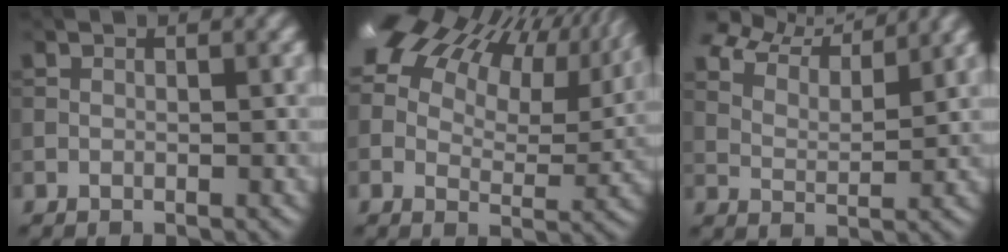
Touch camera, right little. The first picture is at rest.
{"total": 16.9, "force": [9.5, 8.6, 11.0], "torque": [-0.199, 0.043, 0.146]}
{"total": 8.9, "force": [8.0, 1.9, 3.4], "torque": [-0.075, 0.009, 0.121]}